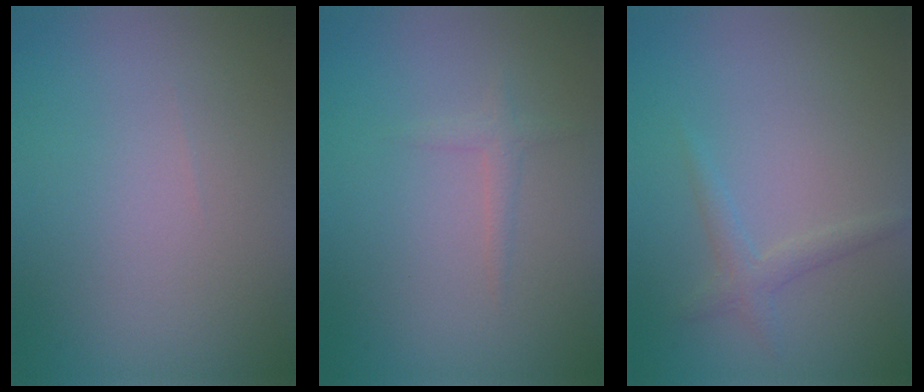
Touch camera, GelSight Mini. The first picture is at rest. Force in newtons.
{"total": 1.0, "press": 1.0, "slide": 0.1}
{"total": 1.5, "press": 1.5, "slide": 0.0}